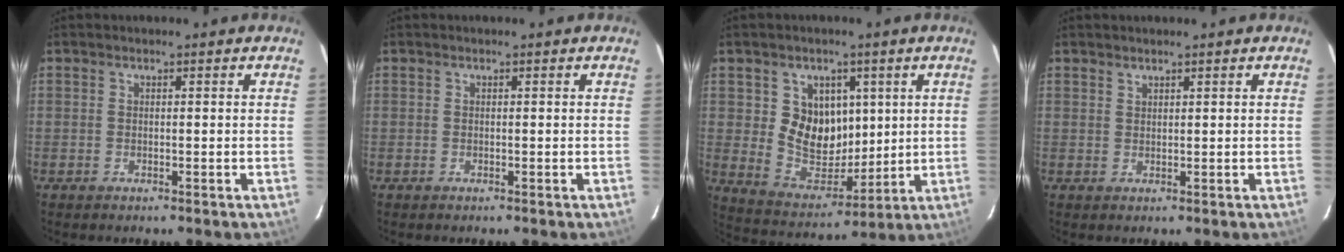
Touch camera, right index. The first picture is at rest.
{"total": 0.0}
{"total": 11.5, "force": [3.0, 9.5, 5.7], "torque": [-0.110, 0.001, 0.075]}
{"total": 0.8, "force": [0.8, 0.2, 0.1], "torque": [-0.002, 0.001, 0.016]}